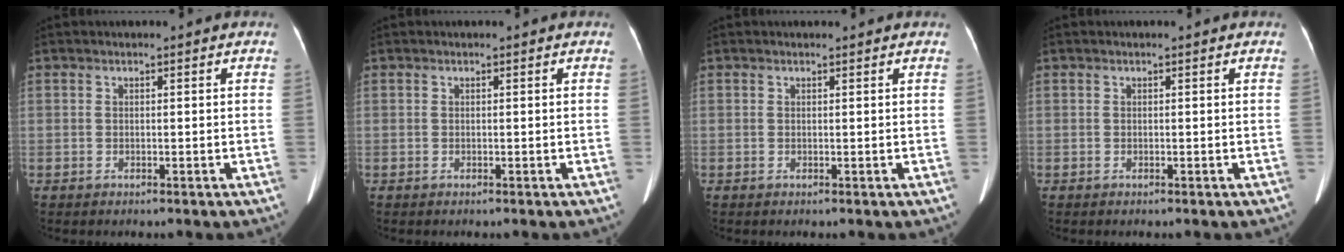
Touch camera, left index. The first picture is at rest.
{"total": 0.0}
{"total": 0.0}
{"total": 0.0}